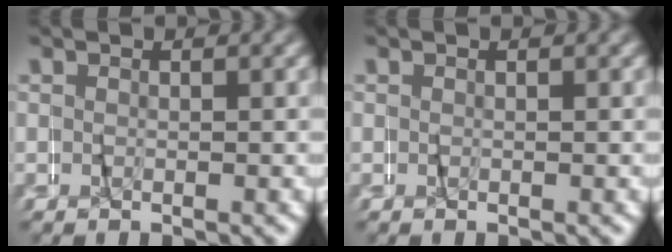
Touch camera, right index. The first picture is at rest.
{"total": 0.0}